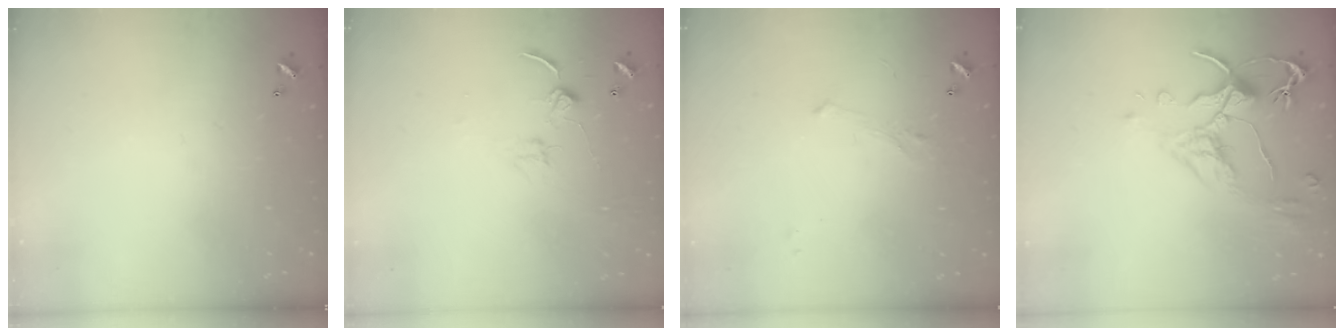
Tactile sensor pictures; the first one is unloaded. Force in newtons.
{"total": 2.4, "press": 2.3, "slide": 0.4}
{"total": 1.4, "press": 1.3, "slide": 0.6}
{"total": 2.5, "press": 2.1, "slide": 1.4}